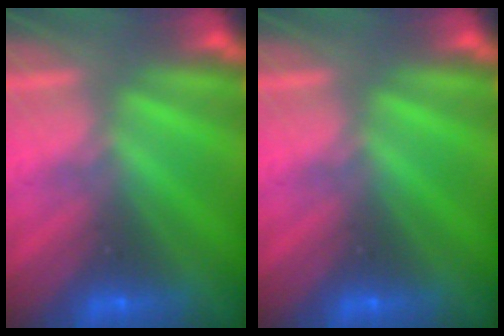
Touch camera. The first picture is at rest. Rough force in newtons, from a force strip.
{"total": 0.0}